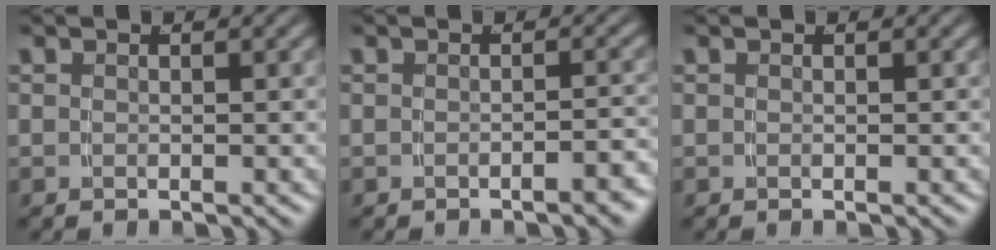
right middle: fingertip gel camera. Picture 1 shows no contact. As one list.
[{"total": 1.7, "force": [-1.5, 0.0, 0.9], "torque": [-0.008, 0.009, -0.029]}, {"total": 0.0}]